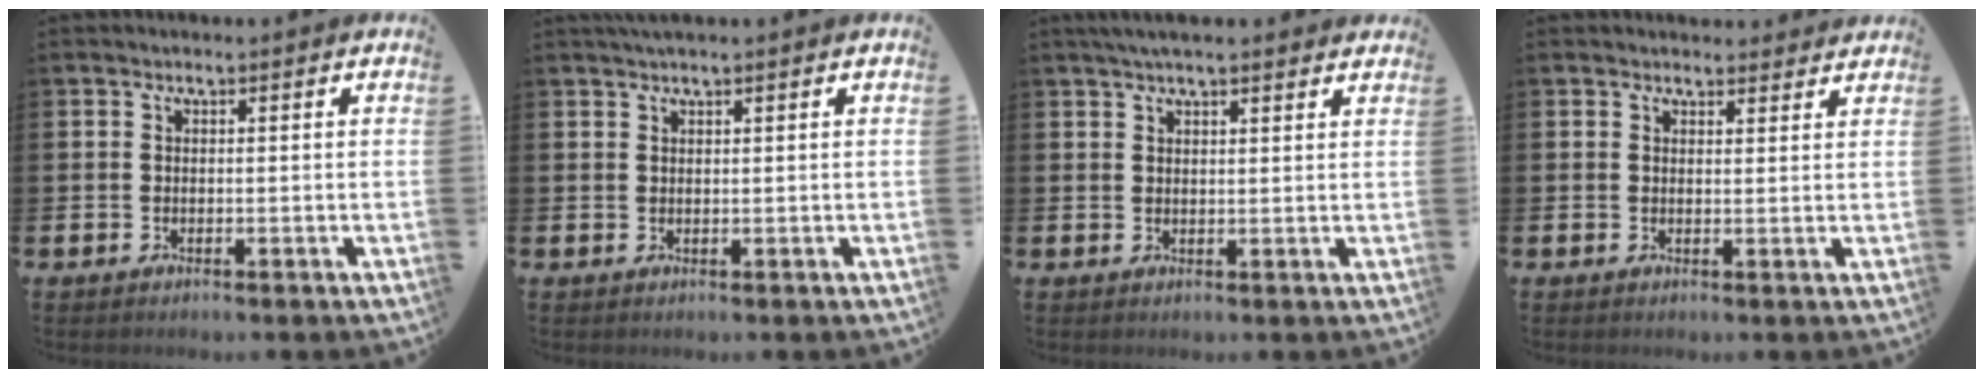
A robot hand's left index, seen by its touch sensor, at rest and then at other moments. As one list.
[{"total": 1.2, "force": [1.1, -0.1, 0.6], "torque": [-0.011, 0.001, 0.020]}, {"total": 3.1, "force": [2.8, 0.5, 1.3], "torque": [-0.031, -0.001, 0.051]}, {"total": 2.1, "force": [2.0, 0.5, 0.0], "torque": [0.005, -0.010, 0.035]}]